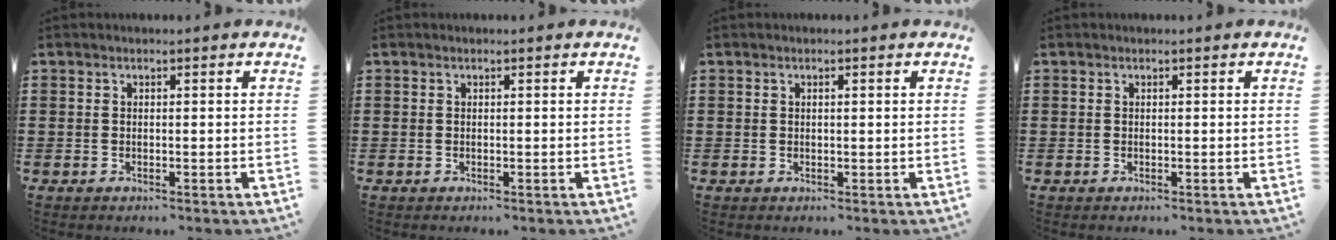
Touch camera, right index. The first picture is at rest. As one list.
[{"total": 0.0}, {"total": 0.5, "force": [0.2, 0.2, 0.5], "torque": [-0.010, 0.001, 0.004]}, {"total": 0.0}]